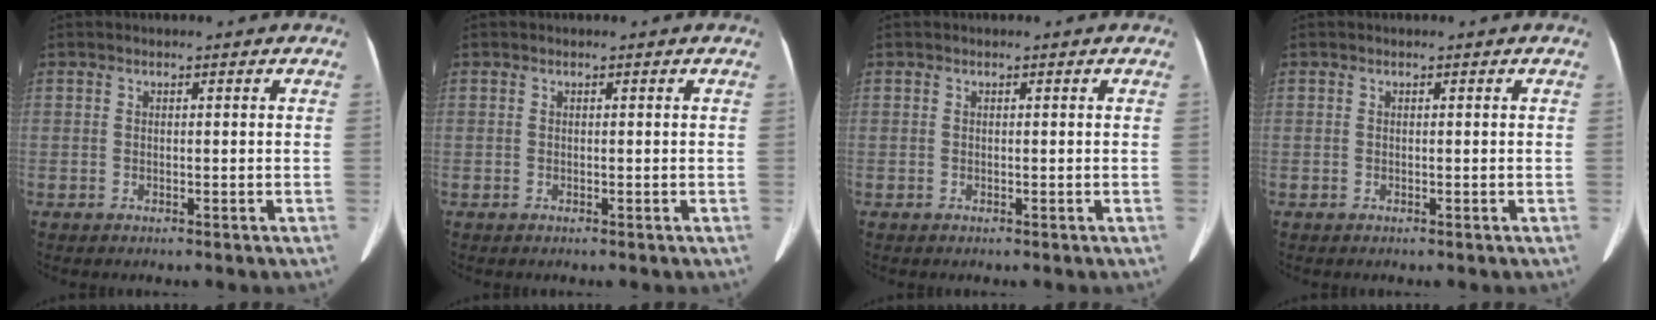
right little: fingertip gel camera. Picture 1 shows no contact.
{"total": 0.0}
{"total": 0.0}
{"total": 0.0}